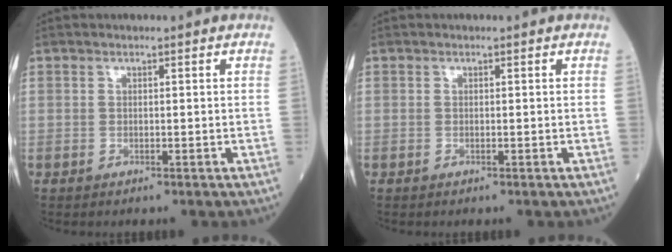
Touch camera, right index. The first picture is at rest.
{"total": 0.0}